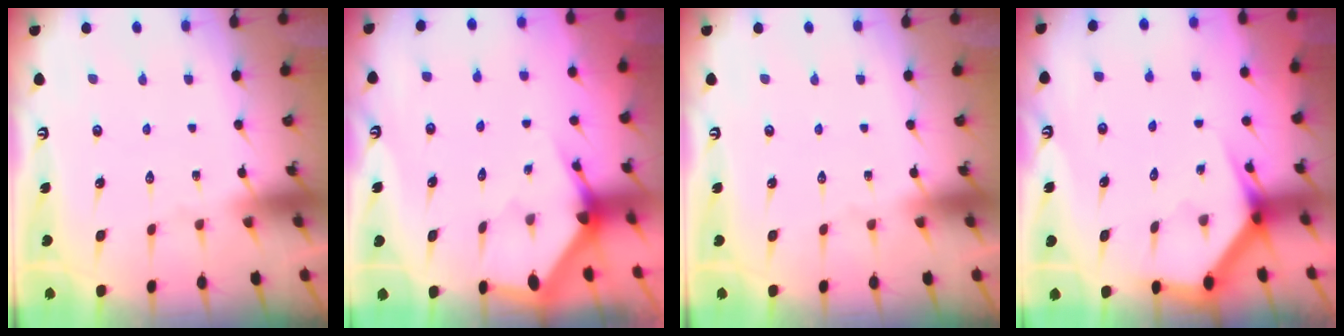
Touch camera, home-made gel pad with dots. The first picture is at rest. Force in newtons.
{"total": 3.1, "press": 3.1, "slide": 0.2}
{"total": 0.0}
{"total": 3.4, "press": 3.4, "slide": 0.2}